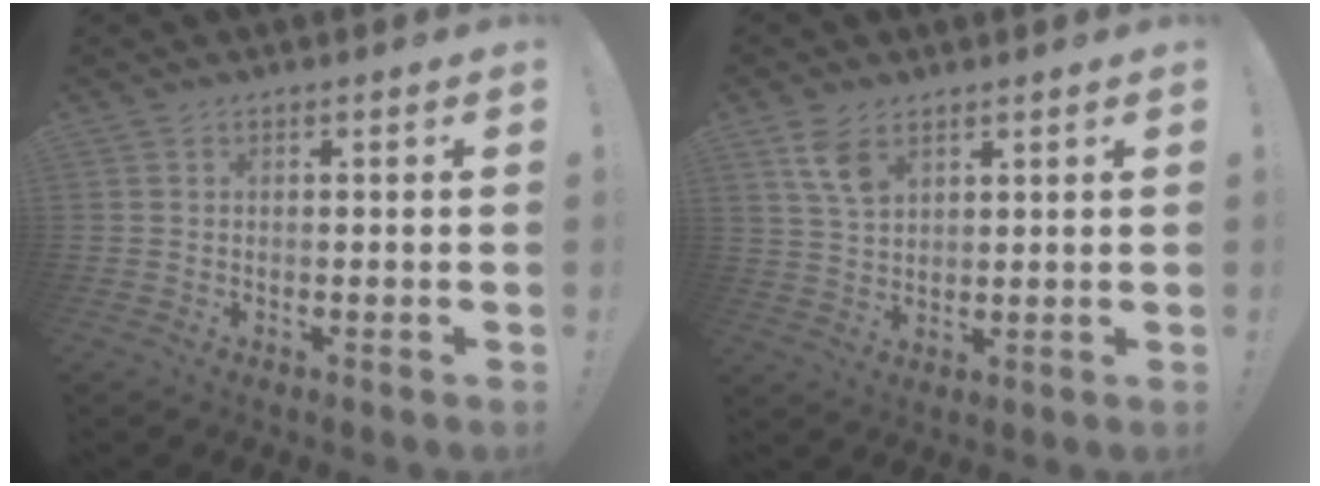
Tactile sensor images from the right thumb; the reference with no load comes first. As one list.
[{"total": 7.2, "force": [4.2, 3.9, 4.4], "torque": [-0.087, -0.013, 0.082]}]